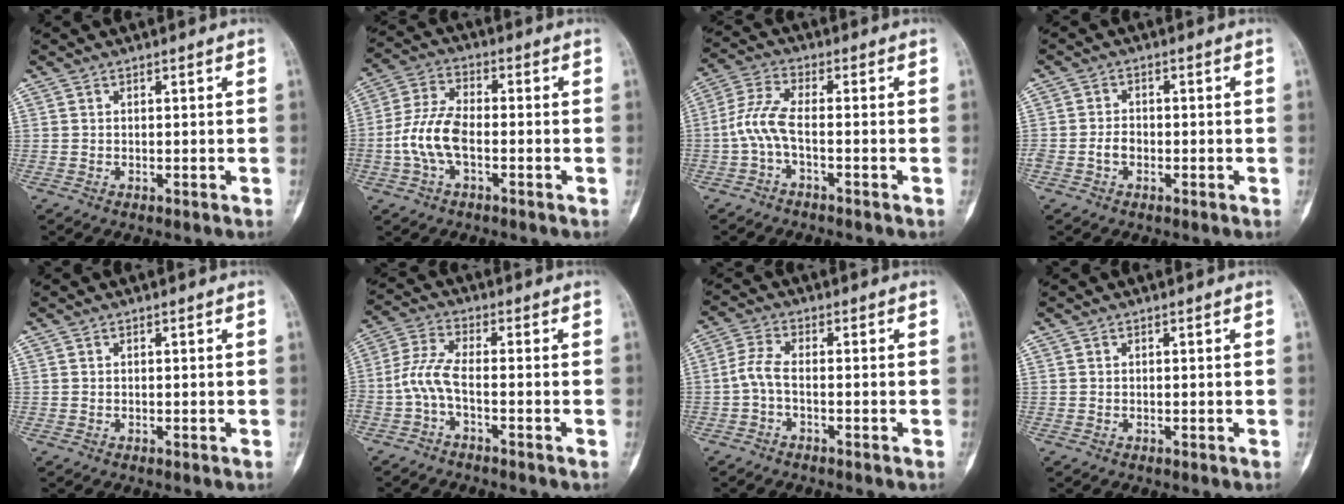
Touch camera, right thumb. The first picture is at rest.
{"total": 9.6, "force": [-2.3, 5.3, 7.7], "torque": [-0.164, 0.029, -0.052]}
{"total": 6.1, "force": [-2.0, 2.3, 5.3], "torque": [-0.126, 0.030, -0.047]}
{"total": 2.9, "force": [-1.1, 2.1, 1.6], "torque": [-0.019, 0.010, -0.024]}
{"total": 0.0}
{"total": 6.0, "force": [-2.6, 2.0, 5.0], "torque": [-0.121, 0.033, -0.059]}
{"total": 3.8, "force": [-1.3, 1.8, 3.0], "torque": [-0.070, 0.016, -0.036]}
{"total": 0.0}